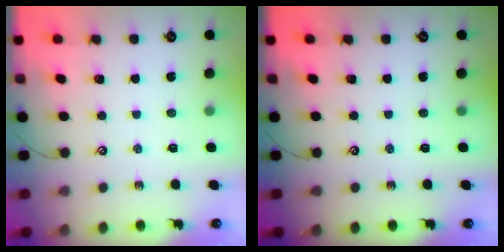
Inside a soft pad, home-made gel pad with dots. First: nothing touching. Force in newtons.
{"total": 0.0}